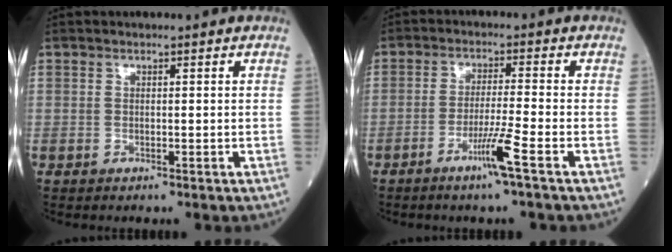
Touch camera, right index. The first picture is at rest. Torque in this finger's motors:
{"motor_torque": [0.52, -0.21, 0.43, 0.11]}